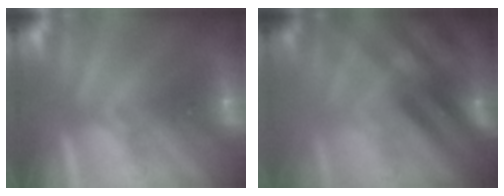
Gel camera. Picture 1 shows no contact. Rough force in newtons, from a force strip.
{"total": 3.3}